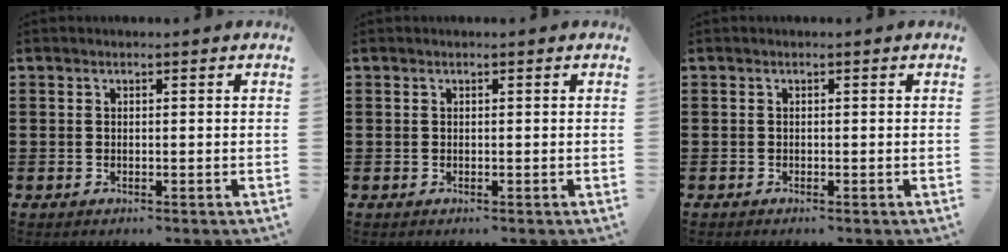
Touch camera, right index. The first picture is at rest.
{"total": 0.0}
{"total": 0.0}